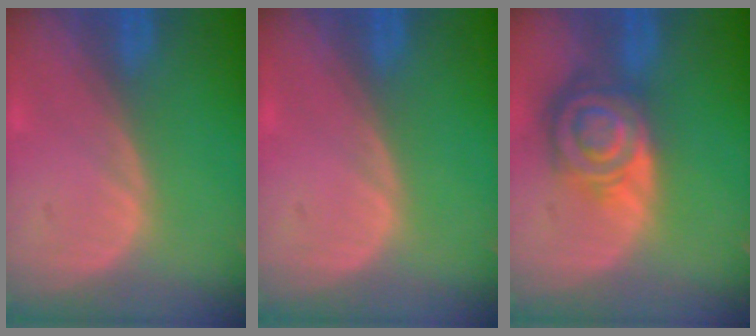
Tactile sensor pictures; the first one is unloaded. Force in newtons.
{"total": 0.0}
{"total": 8.5, "press": 7.4, "slide": 4.2}